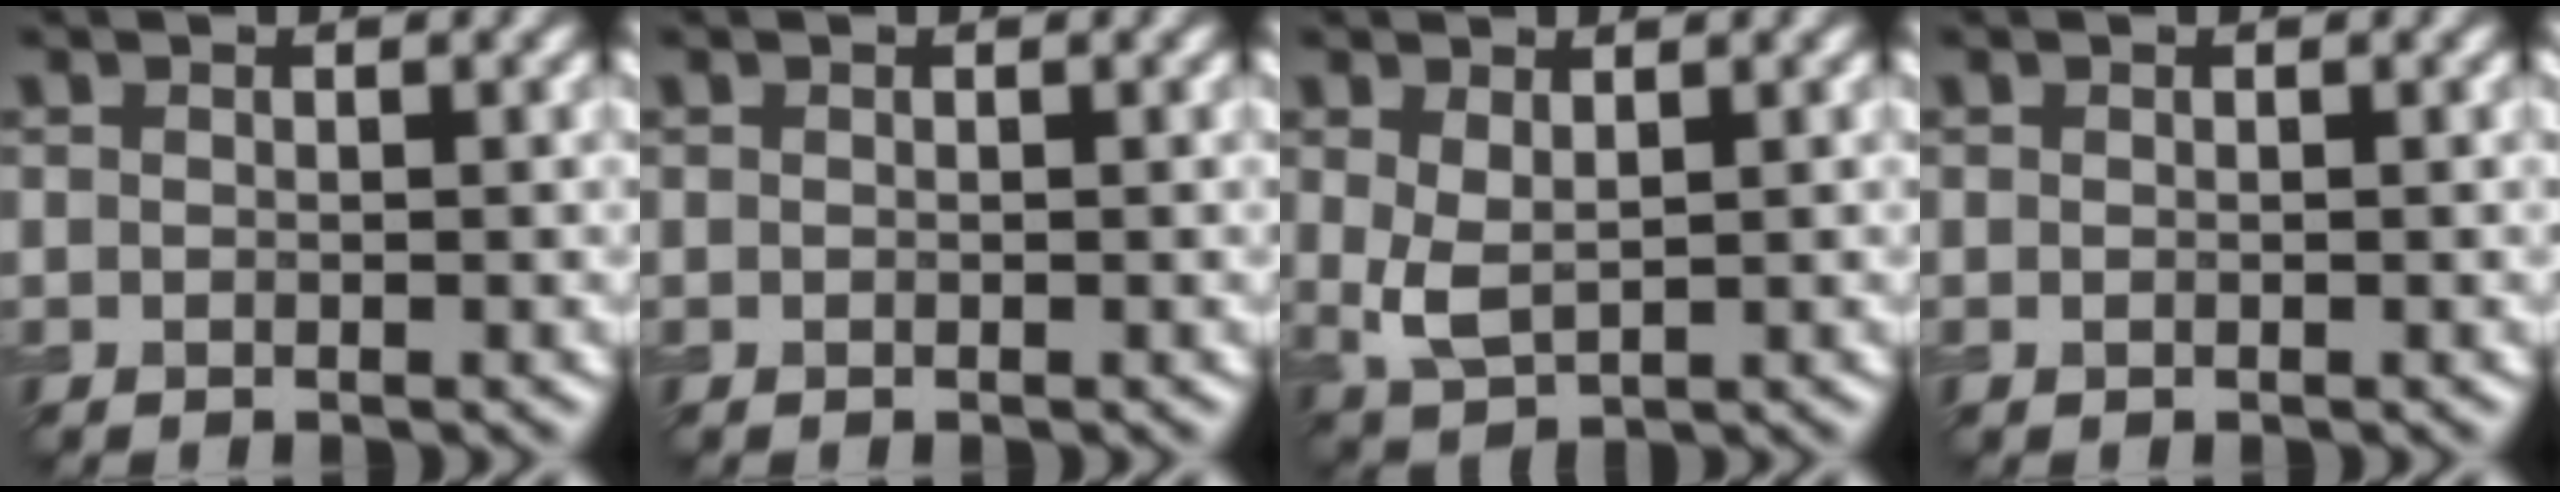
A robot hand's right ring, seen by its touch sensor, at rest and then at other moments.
{"total": 0.0}
{"total": 2.5, "force": [0.7, 1.3, 2.1], "torque": [-0.050, -0.003, 0.019]}
{"total": 0.0}